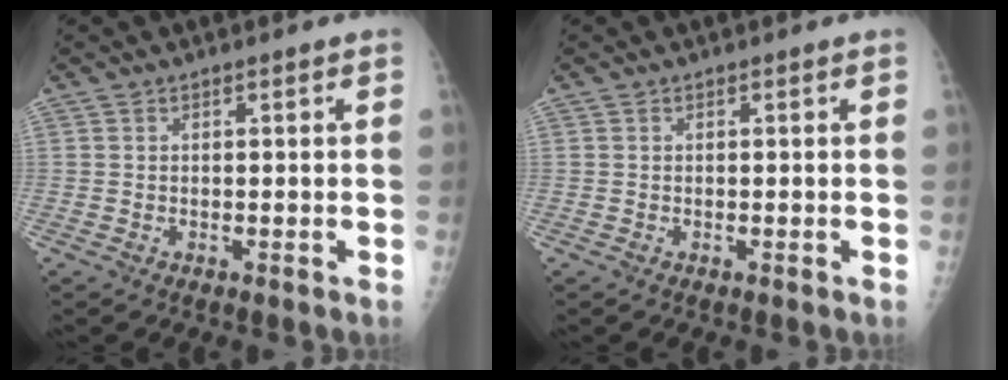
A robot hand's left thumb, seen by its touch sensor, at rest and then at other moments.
{"total": 0.0}